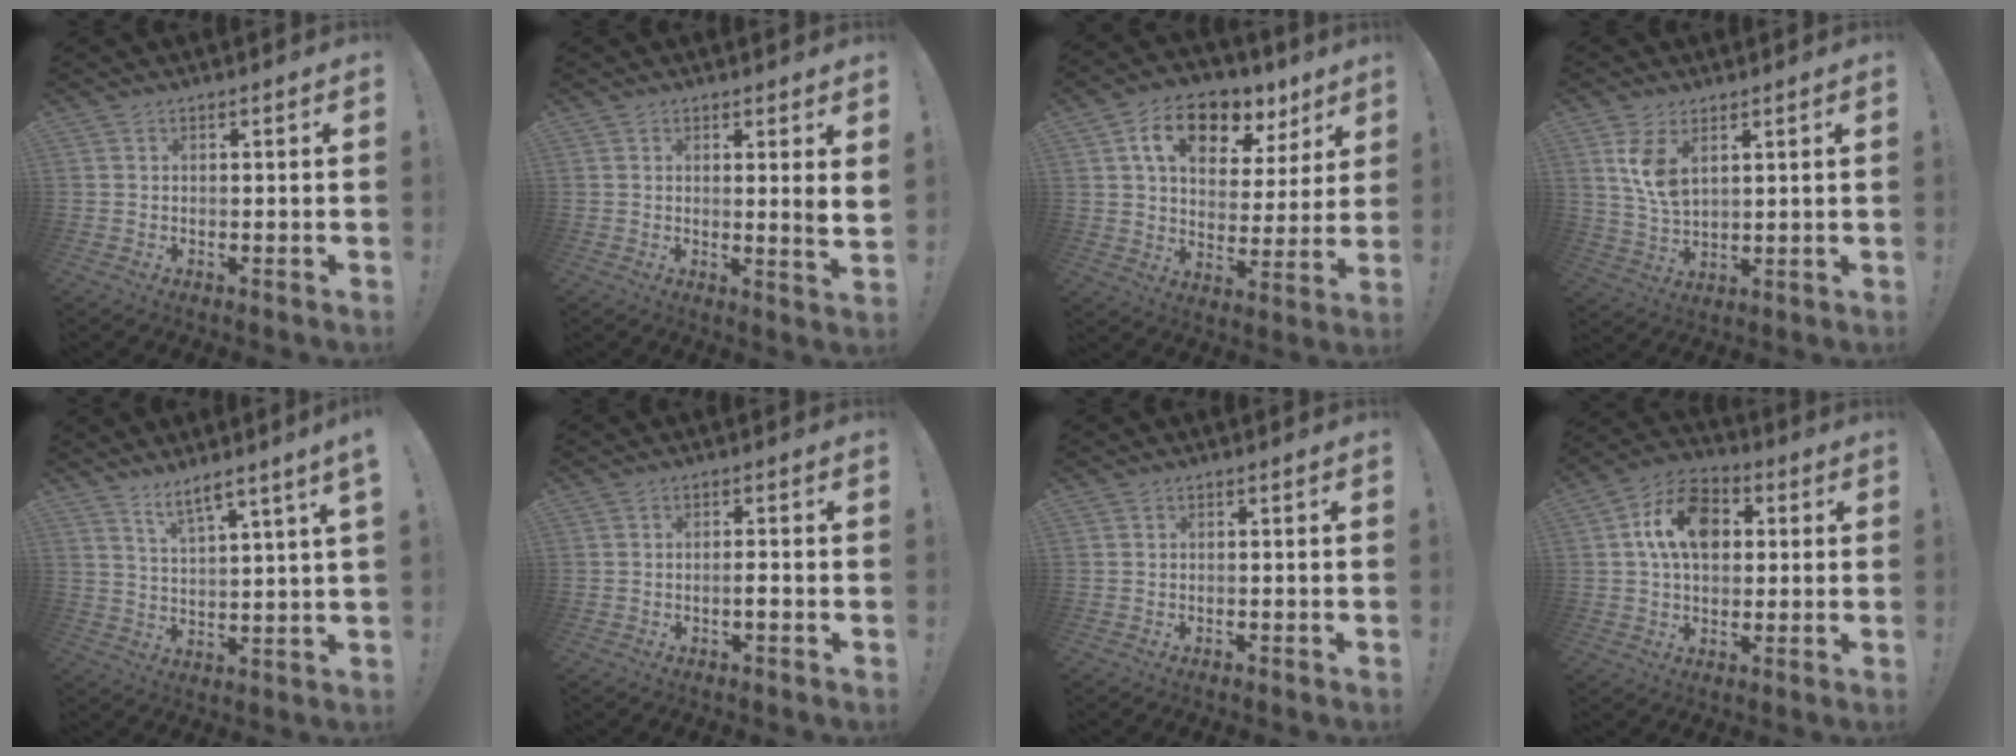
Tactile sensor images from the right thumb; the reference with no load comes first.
{"total": 3.4, "force": [1.8, -0.5, 2.8], "torque": [-0.029, -0.024, 0.024]}
{"total": 14.3, "force": [7.9, 8.5, 8.3], "torque": [-0.125, -0.034, 0.142]}
{"total": 8.1, "force": [4.1, 4.3, 5.6], "torque": [-0.105, -0.022, 0.073]}
{"total": 6.6, "force": [5.3, -0.3, 3.9], "torque": [-0.060, -0.037, 0.085]}
{"total": 1.8, "force": [-1.1, 0.5, 1.4], "torque": [-0.019, 0.002, -0.018]}
{"total": 0.6, "force": [-0.6, 0.0, 0.0], "torque": [-0.005, 0.002, -0.010]}
{"total": 14.6, "force": [4.0, 10.3, 9.6], "torque": [-0.141, 0.001, 0.077]}